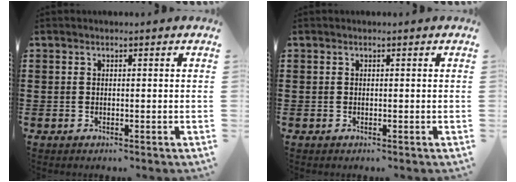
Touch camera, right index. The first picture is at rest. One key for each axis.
{"total": 0.0}